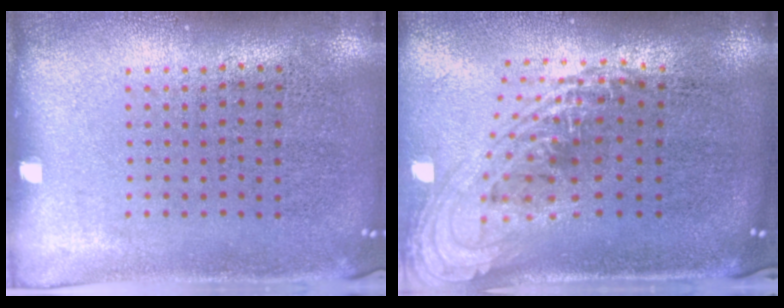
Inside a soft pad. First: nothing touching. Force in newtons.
{"total": 2.2, "press": 1.6, "slide": 1.5}